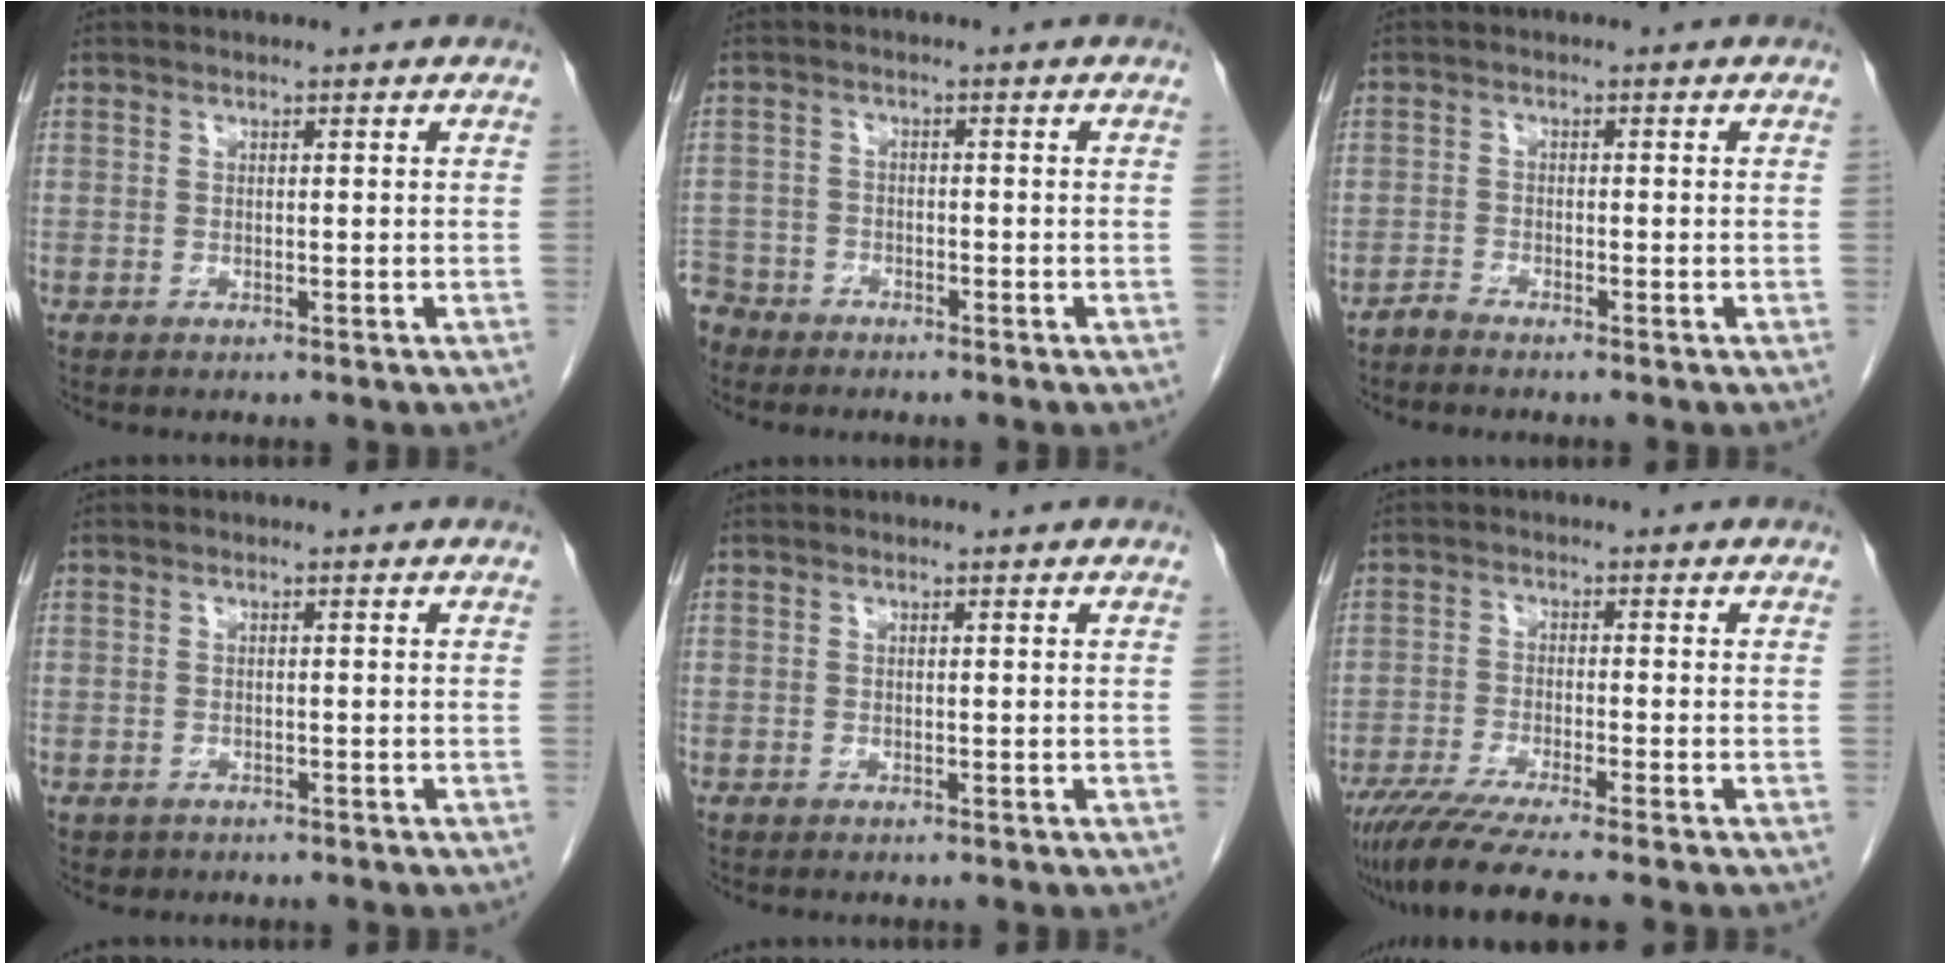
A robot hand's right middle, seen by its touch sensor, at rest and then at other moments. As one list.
[{"total": 4.9, "force": [-4.3, 2.3, -0.5], "torque": [0.010, -0.002, -0.088]}, {"total": 1.2, "force": [-1.2, -0.1, 0.1], "torque": [-0.001, -0.001, -0.023]}, {"total": 1.1, "force": [-0.7, 0.8, 0.0], "torque": [-0.007, 0.002, -0.008]}, {"total": 0.0}, {"total": 10.2, "force": [-8.4, -0.9, 5.8], "torque": [-0.082, -0.030, -0.136]}]